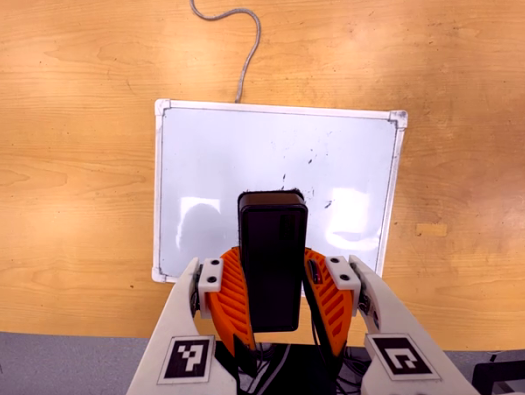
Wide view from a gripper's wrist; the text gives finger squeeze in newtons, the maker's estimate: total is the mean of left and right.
{"total": 6.6, "left": 6.0, "right": 7.2}